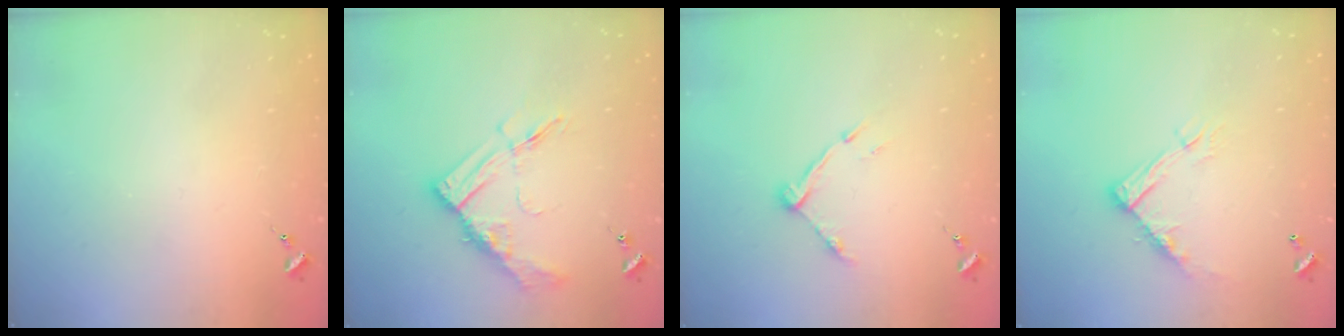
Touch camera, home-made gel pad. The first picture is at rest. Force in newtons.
{"total": 12.4, "press": 12.4, "slide": 0.9}
{"total": 8.7, "press": 8.7, "slide": 0.5}
{"total": 11.8, "press": 11.8, "slide": 0.5}